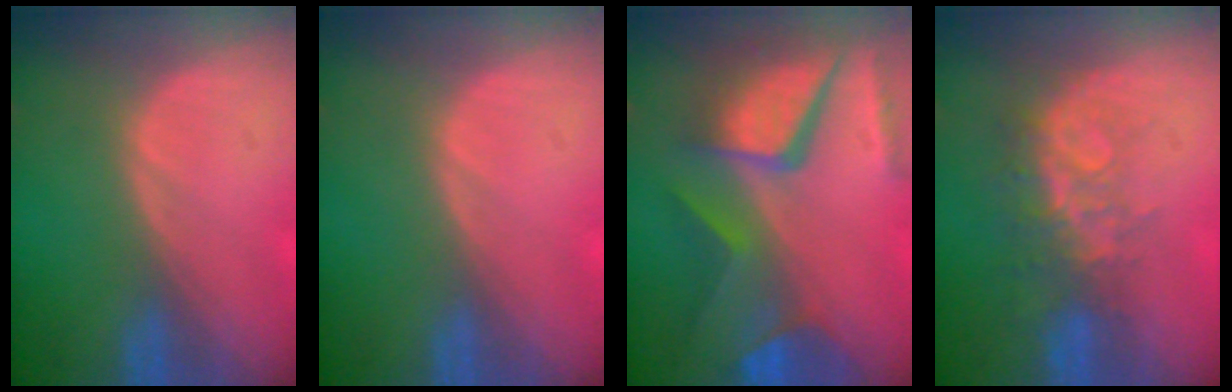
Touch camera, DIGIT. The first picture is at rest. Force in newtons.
{"total": 0.0}
{"total": 12.0, "press": 9.9, "slide": 6.8}
{"total": 8.5, "press": 7.0, "slide": 4.8}